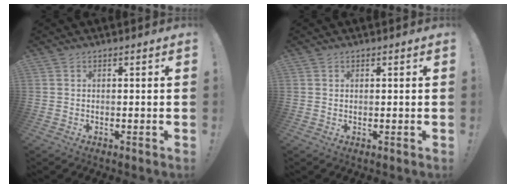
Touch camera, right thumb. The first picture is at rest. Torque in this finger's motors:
{"motor_torque": [-0.03, 0.11, 0.06, -0.16, 0.08]}